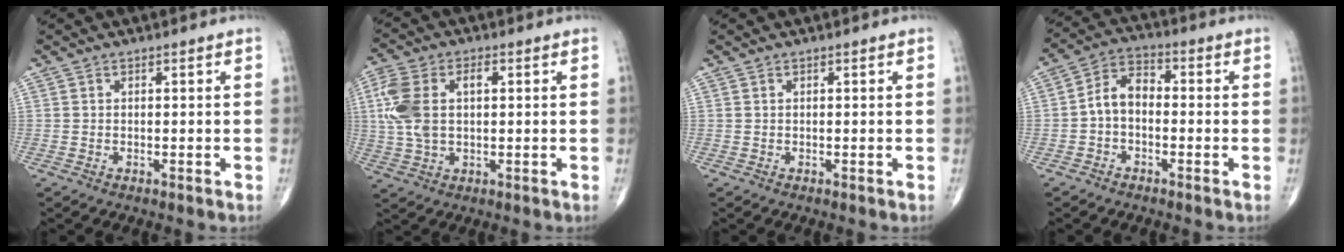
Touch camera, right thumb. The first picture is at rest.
{"total": 10.8, "force": [1.7, 6.3, 8.6], "torque": [-0.201, 0.018, 0.034]}
{"total": 0.0}
{"total": 6.3, "force": [-1.1, 4.1, 4.6], "torque": [-0.072, 0.029, -0.036]}